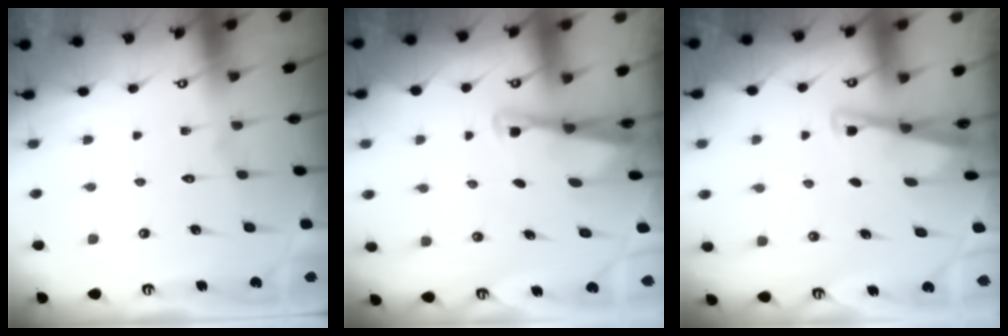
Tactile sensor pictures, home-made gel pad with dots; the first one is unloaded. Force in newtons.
{"total": 2.5, "press": 2.5, "slide": 0.1}
{"total": 2.9, "press": 2.9, "slide": 0.3}